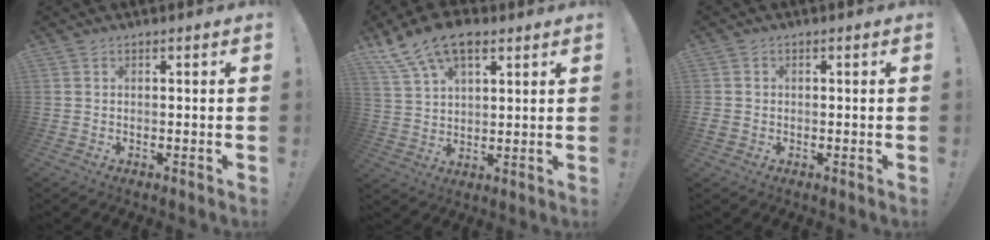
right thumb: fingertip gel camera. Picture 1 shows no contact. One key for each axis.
{"total": 12.6, "fx": 7.9, "fy": 6.5, "fz": 7.3, "tx": -0.139, "ty": -0.032, "tz": 0.151}
{"total": 1.9, "fx": -0.4, "fy": 1.7, "fz": 0.7, "tx": -0.012, "ty": 0.004, "tz": -0.005}